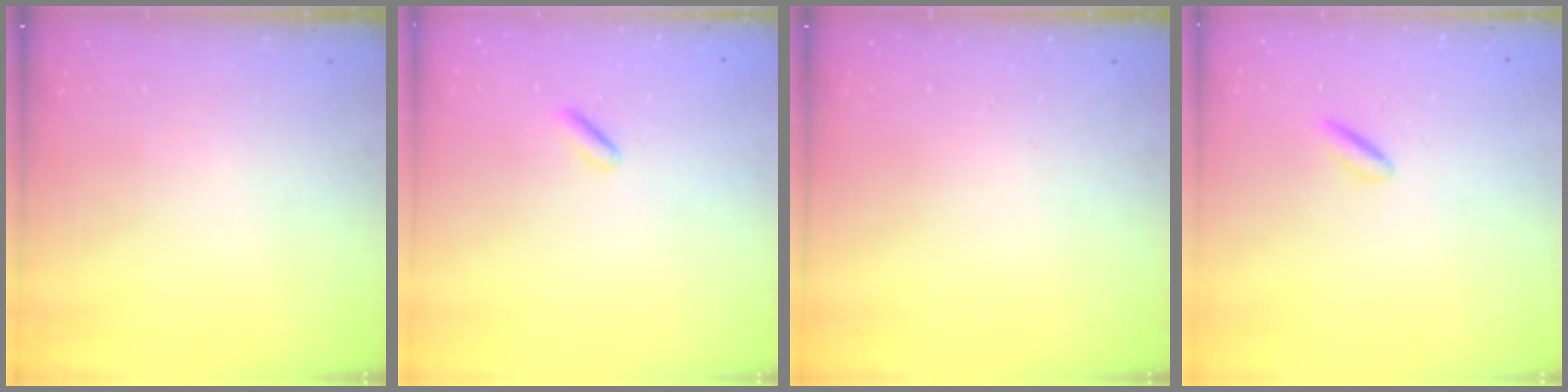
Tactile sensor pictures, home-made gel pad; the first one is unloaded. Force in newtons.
{"total": 0.6, "press": 0.2, "slide": 0.6}
{"total": 0.0}
{"total": 2.2, "press": 2.1, "slide": 0.8}